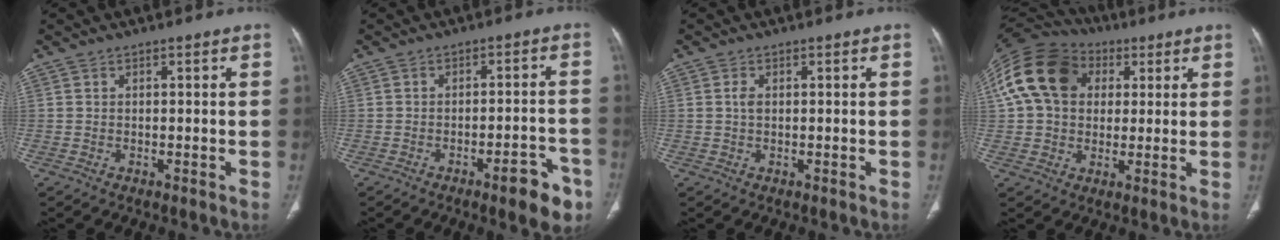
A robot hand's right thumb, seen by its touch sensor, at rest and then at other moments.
{"total": 8.1, "force": [-4.8, 2.4, 6.1], "torque": [-0.062, 0.028, -0.059]}
{"total": 1.4, "force": [0.2, 0.9, 1.0], "torque": [-0.019, 0.001, 0.001]}
{"total": 18.7, "force": [4.7, 14.2, 11.2], "torque": [-0.218, 0.029, 0.076]}